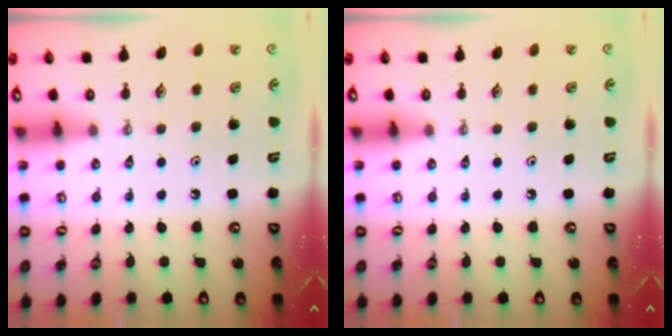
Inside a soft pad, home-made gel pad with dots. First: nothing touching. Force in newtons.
{"total": 0.0}